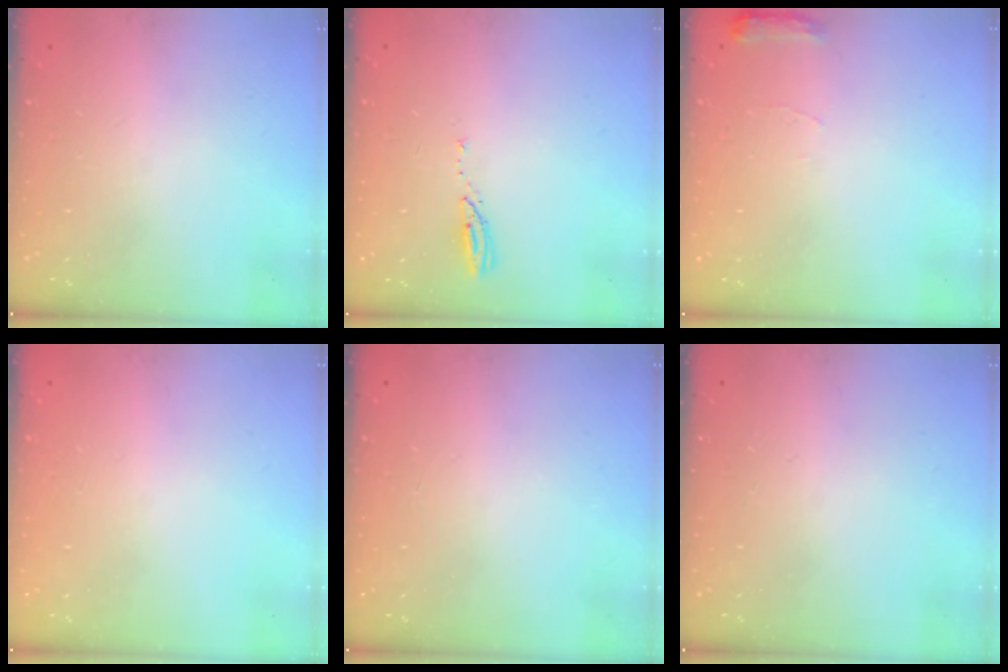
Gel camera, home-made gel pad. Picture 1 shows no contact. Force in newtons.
{"total": 3.0, "press": 2.9, "slide": 0.3}
{"total": 5.6, "press": 5.6, "slide": 0.7}
{"total": 0.0}
{"total": 0.0}
{"total": 0.0}